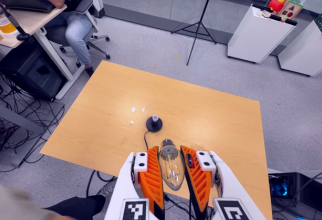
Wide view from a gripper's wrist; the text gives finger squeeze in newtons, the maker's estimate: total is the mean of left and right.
{"total": 19.1, "left": 20.5, "right": 17.7}